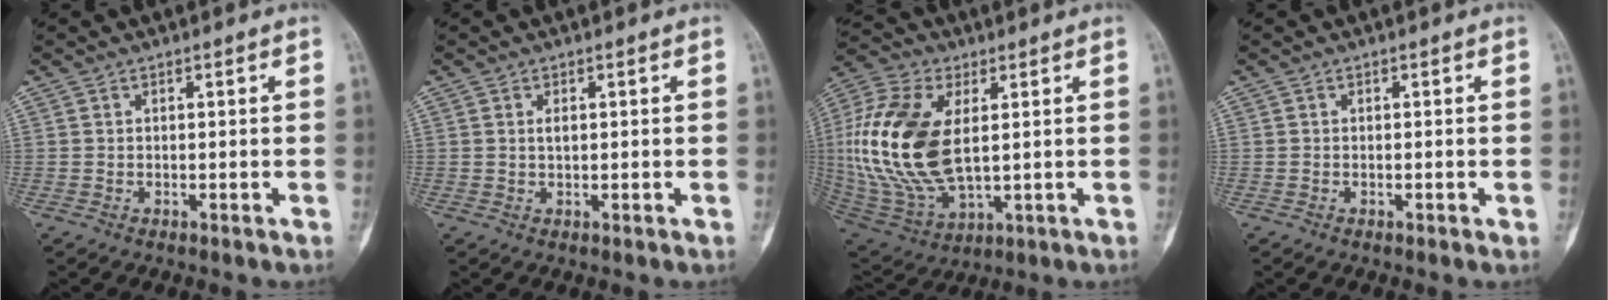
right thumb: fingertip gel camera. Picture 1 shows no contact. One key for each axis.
{"total": 1.1, "fx": 0.3, "fy": 0.6, "fz": 1.0, "tx": -0.013, "ty": -0.002, "tz": 0.006}
{"total": 21.8, "fx": 2.4, "fy": 12.1, "fz": 18.0, "tx": -0.382, "ty": -0.015, "tz": 0.051}
{"total": 0.5, "fx": -0.2, "fy": 0.2, "fz": 0.4, "tx": -0.007, "ty": 0.000, "tz": -0.001}